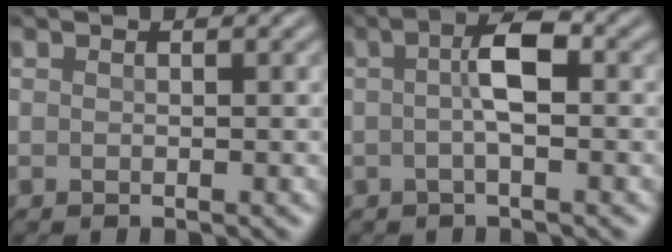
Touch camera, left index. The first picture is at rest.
{"total": 3.9, "force": [0.2, 1.0, 3.7], "torque": [-0.071, 0.009, 0.000]}